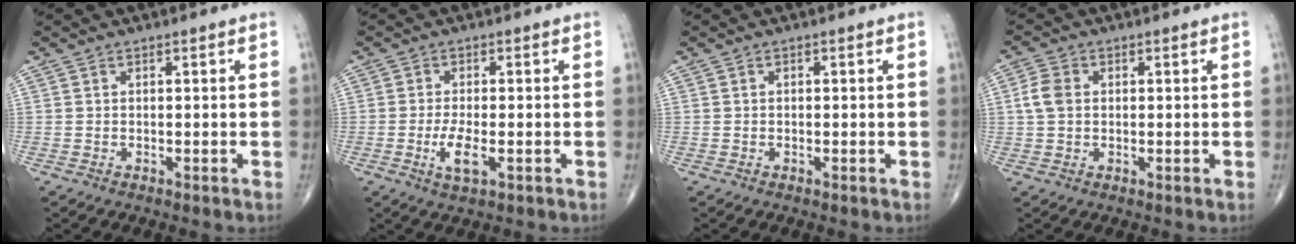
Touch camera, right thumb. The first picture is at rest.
{"total": 4.5, "force": [-1.3, 1.6, 4.0], "torque": [-0.080, -0.006, -0.021]}
{"total": 0.0}
{"total": 4.0, "force": [0.5, 3.0, 2.7], "torque": [-0.059, 0.008, 0.005]}